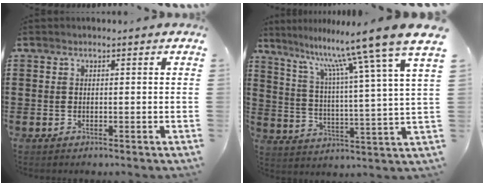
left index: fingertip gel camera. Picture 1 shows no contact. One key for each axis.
{"total": 12.3, "fx": 10.2, "fy": -0.6, "fz": 6.9, "tx": -0.149, "ty": -0.071, "tz": 0.159}